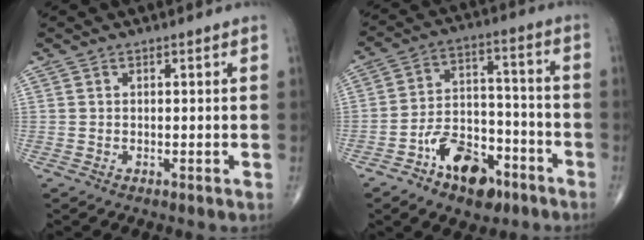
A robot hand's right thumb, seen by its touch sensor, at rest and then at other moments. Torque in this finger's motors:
{"motor_torque": [3.44, 1.56, 0.74, -0.88, 0.08]}